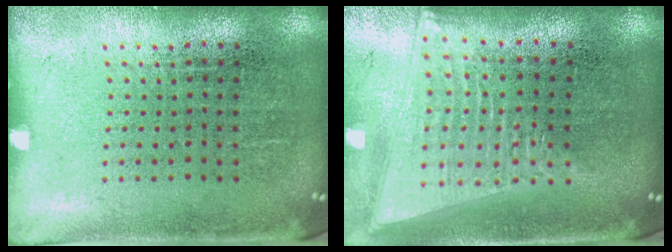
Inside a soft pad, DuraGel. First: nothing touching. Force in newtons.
{"total": 2.0, "press": 1.7, "slide": 1.1}